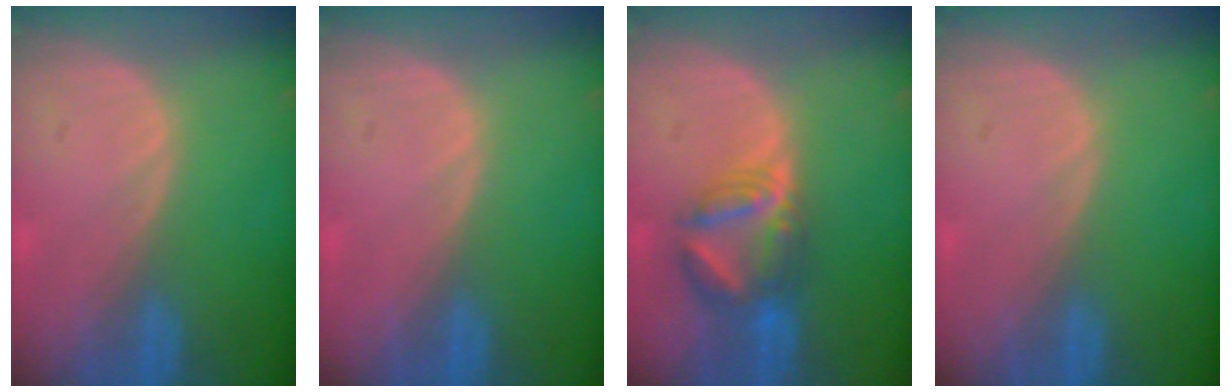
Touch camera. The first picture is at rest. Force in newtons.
{"total": 0.0}
{"total": 6.4, "press": 6.3, "slide": 0.9}
{"total": 0.0}